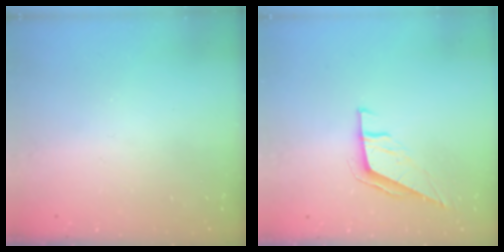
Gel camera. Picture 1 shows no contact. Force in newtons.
{"total": 6.0, "press": 5.9, "slide": 0.9}